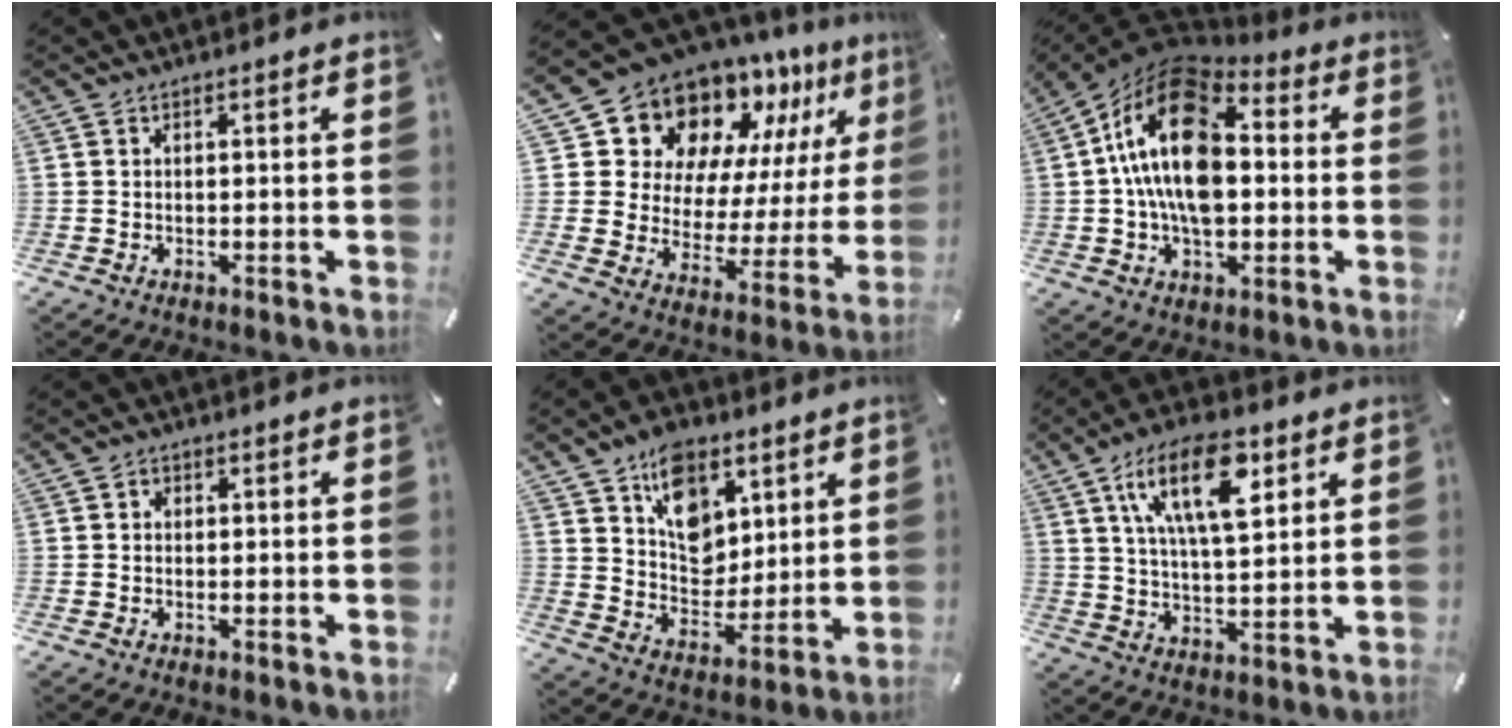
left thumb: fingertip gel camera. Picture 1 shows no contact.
{"total": 14.5, "force": [11.8, 7.9, 2.9], "torque": [-0.069, -0.121, 0.204]}
{"total": 20.5, "force": [1.7, 13.4, 15.4], "torque": [-0.311, 0.001, 0.020]}
{"total": 0.9, "force": [0.0, 0.8, 0.3], "torque": [-0.006, 0.006, -0.002]}
{"total": 12.8, "force": [7.1, 9.3, 5.2], "torque": [-0.082, -0.043, 0.134]}
{"total": 16.2, "force": [7.8, 7.2, 12.2], "torque": [-0.223, -0.014, 0.128]}